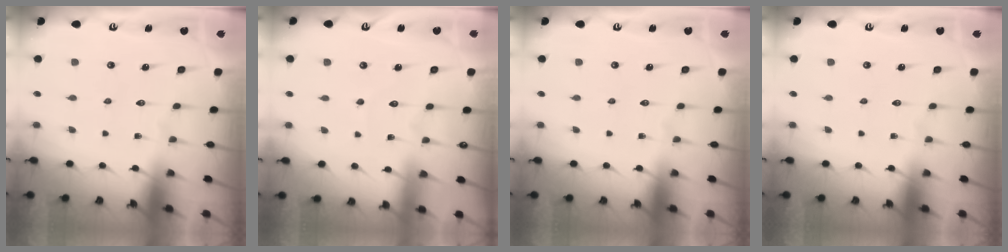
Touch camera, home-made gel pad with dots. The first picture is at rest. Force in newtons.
{"total": 2.5, "press": 2.5, "slide": 0.3}
{"total": 0.0}
{"total": 0.0}